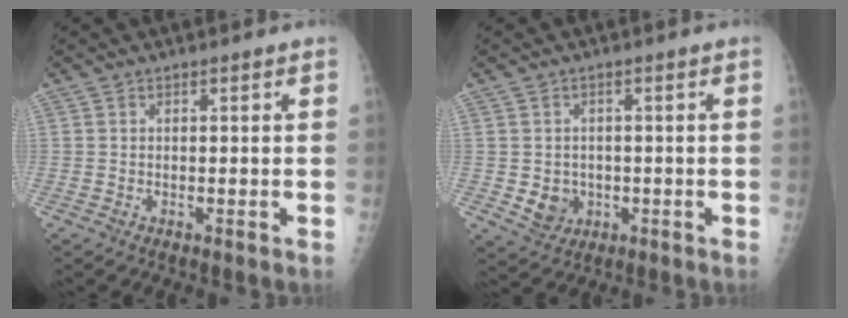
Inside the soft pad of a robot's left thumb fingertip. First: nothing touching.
{"total": 4.7, "force": [-0.8, 4.1, 2.0], "torque": [-0.014, 0.002, 0.000]}